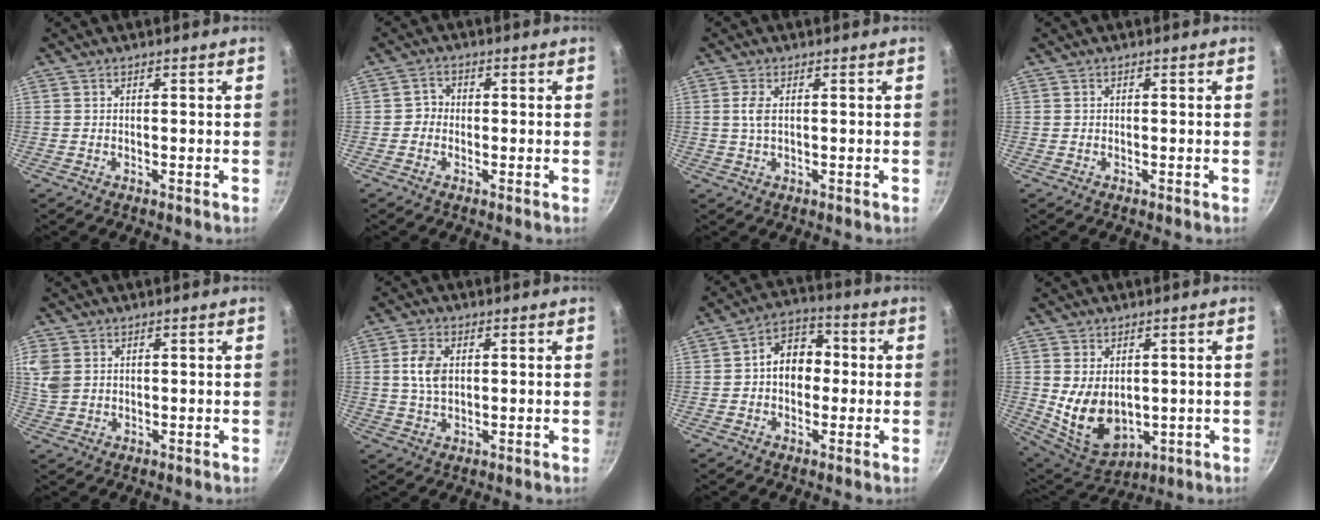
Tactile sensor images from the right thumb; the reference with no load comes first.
{"total": 2.4, "force": [-0.6, 2.2, 0.7], "torque": [0.004, 0.010, -0.017]}
{"total": 2.7, "force": [0.5, 1.3, 2.3], "torque": [-0.051, 0.002, 0.008]}
{"total": 0.0}
{"total": 6.7, "force": [2.0, 5.2, 3.6], "torque": [-0.071, -0.001, 0.044]}
{"total": 6.0, "force": [1.0, 3.9, 4.5], "torque": [-0.079, 0.002, 0.018]}
{"total": 9.1, "force": [0.2, 7.0, 5.9], "torque": [-0.042, 0.027, -0.012]}
{"total": 11.7, "force": [0.4, 8.2, 8.2], "torque": [-0.126, -0.025, 0.039]}